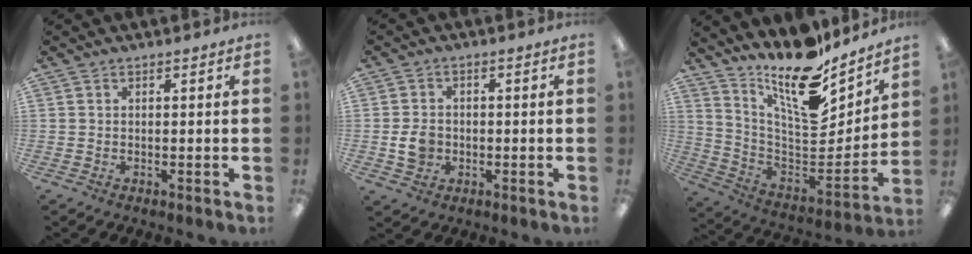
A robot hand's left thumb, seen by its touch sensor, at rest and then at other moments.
{"total": 4.7, "force": [-0.8, 3.9, 2.5], "torque": [-0.041, 0.002, -0.015]}
{"total": 18.4, "force": [14.2, 5.6, 10.3], "torque": [-0.183, -0.129, 0.243]}